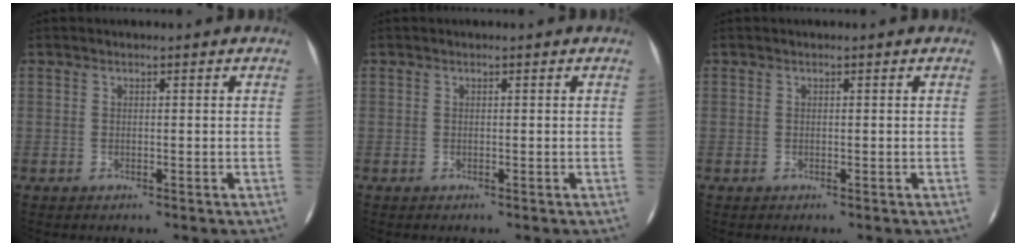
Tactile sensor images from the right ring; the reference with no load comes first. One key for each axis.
{"total": 0.0}
{"total": 0.0}